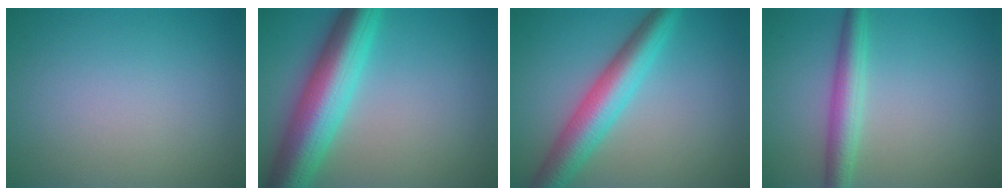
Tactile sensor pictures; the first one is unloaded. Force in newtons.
{"total": 9.2, "press": 9.2, "slide": 0.2}
{"total": 6.1, "press": 6.1, "slide": 0.0}
{"total": 3.5, "press": 3.5, "slide": 0.0}